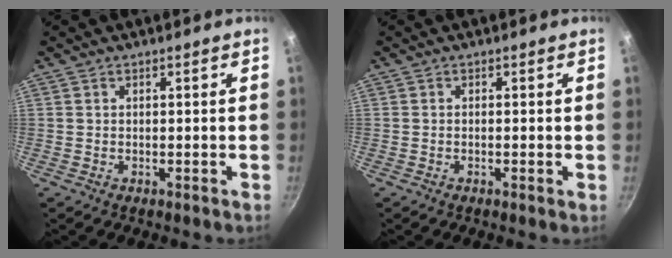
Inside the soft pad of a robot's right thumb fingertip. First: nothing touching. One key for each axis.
{"total": 0.7, "fx": -0.3, "fy": 0.0, "fz": 0.7, "tx": -0.012, "ty": -0.001, "tz": -0.007}